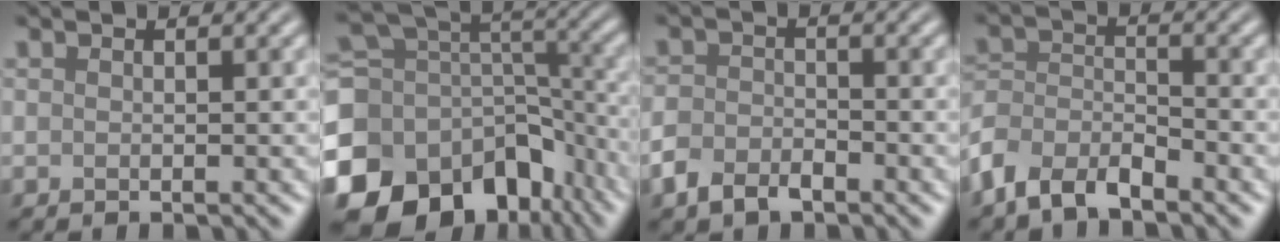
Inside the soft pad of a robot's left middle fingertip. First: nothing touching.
{"total": 15.2, "force": [-7.9, 10.8, 7.2], "torque": [-0.190, -0.014, -0.125]}
{"total": 3.1, "force": [-2.1, 1.7, 1.4], "torque": [-0.028, -0.002, -0.049]}
{"total": 5.2, "force": [-4.0, 2.3, 2.3], "torque": [-0.044, -0.002, -0.089]}